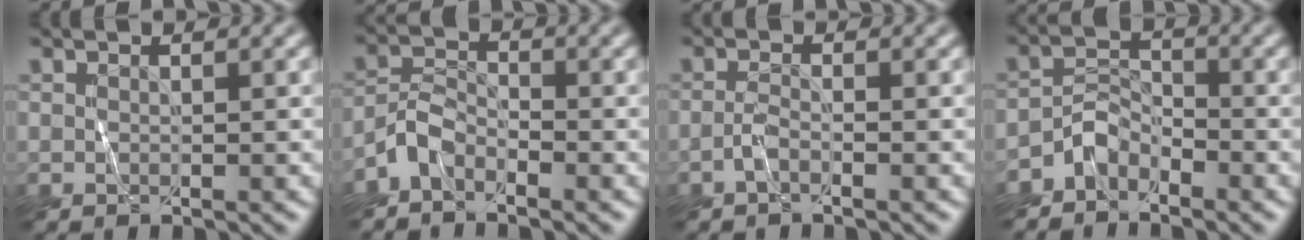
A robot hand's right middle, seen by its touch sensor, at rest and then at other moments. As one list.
[{"total": 2.6, "force": [-2.0, 1.2, 1.0], "torque": [-0.021, 0.011, -0.048]}, {"total": 1.1, "force": [-0.7, 0.3, 0.8], "torque": [-0.022, 0.003, -0.017]}, {"total": 2.5, "force": [-2.1, 1.2, 0.5], "torque": [-0.010, 0.014, -0.046]}]